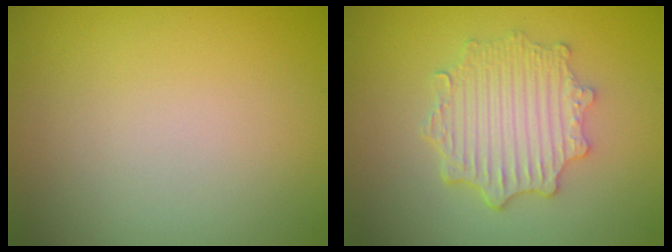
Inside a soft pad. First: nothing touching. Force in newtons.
{"total": 4.9, "press": 3.9, "slide": 2.9}